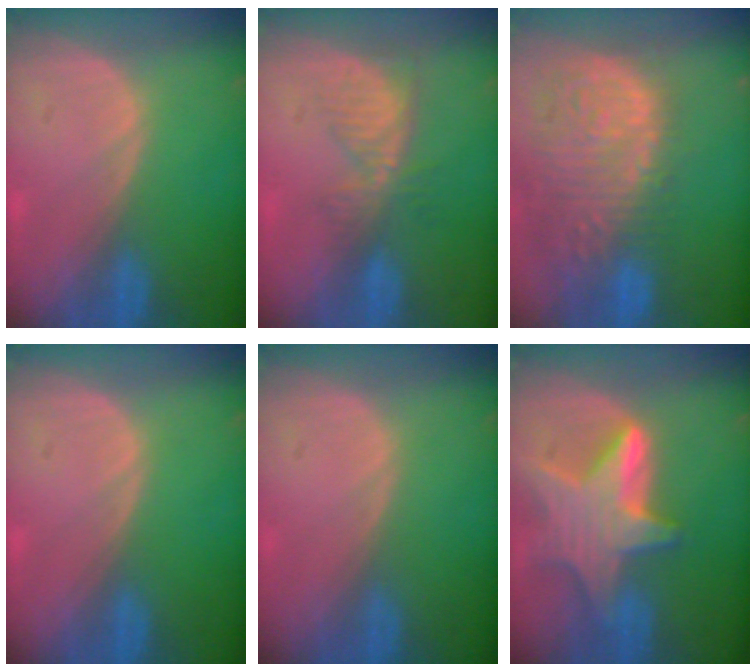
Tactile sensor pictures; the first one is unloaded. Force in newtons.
{"total": 5.3, "press": 5.0, "slide": 1.8}
{"total": 15.0, "press": 12.4, "slide": 8.4}
{"total": 0.0}
{"total": 0.0}
{"total": 9.4, "press": 9.4, "slide": 0.8}